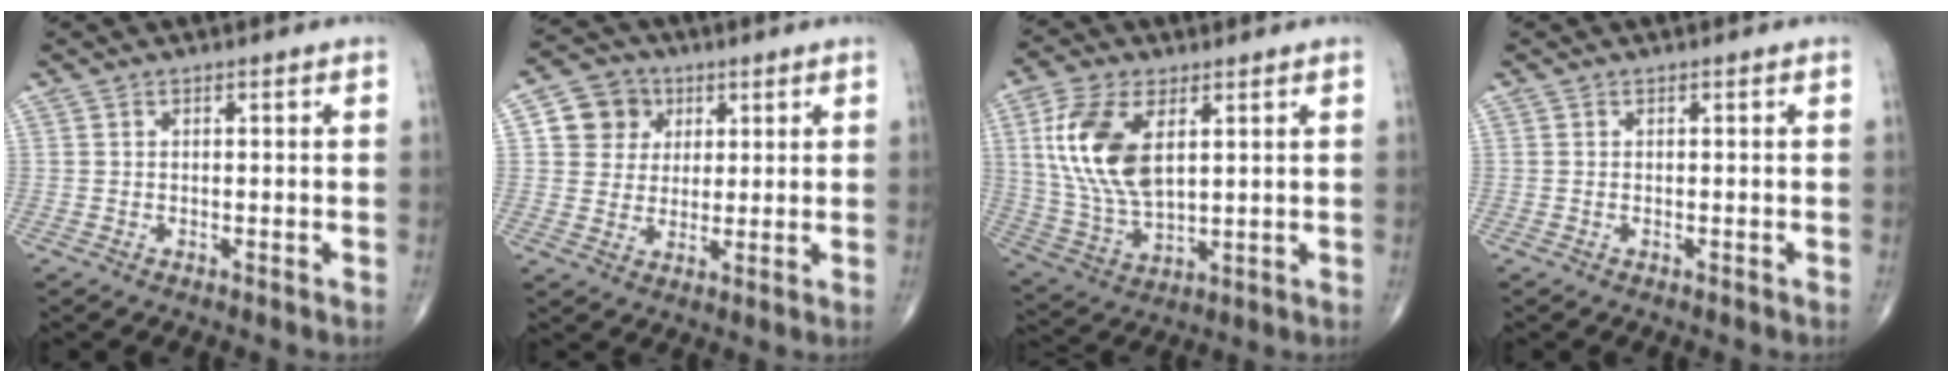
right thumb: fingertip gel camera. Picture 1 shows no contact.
{"total": 8.2, "force": [2.6, 7.4, 2.4], "torque": [-0.008, -0.004, 0.042]}
{"total": 15.3, "force": [4.4, 8.1, 12.2], "torque": [-0.249, -0.013, 0.092]}
{"total": 0.0}